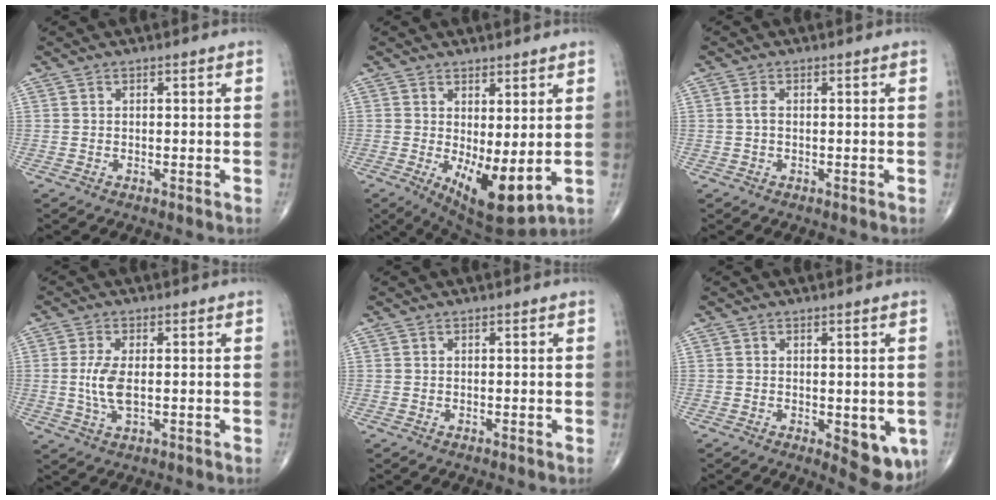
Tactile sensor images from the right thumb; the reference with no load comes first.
{"total": 10.1, "force": [-0.8, 3.9, 9.2], "torque": [-0.143, -0.024, 0.004]}
{"total": 1.2, "force": [0.0, 0.6, 1.1], "torque": [-0.022, -0.001, -0.001]}
{"total": 5.6, "force": [-0.2, 2.3, 5.1], "torque": [-0.113, -0.006, -0.005]}
{"total": 0.0}
{"total": 7.5, "force": [-1.9, 3.3, 6.5], "torque": [-0.061, -0.013, -0.016]}